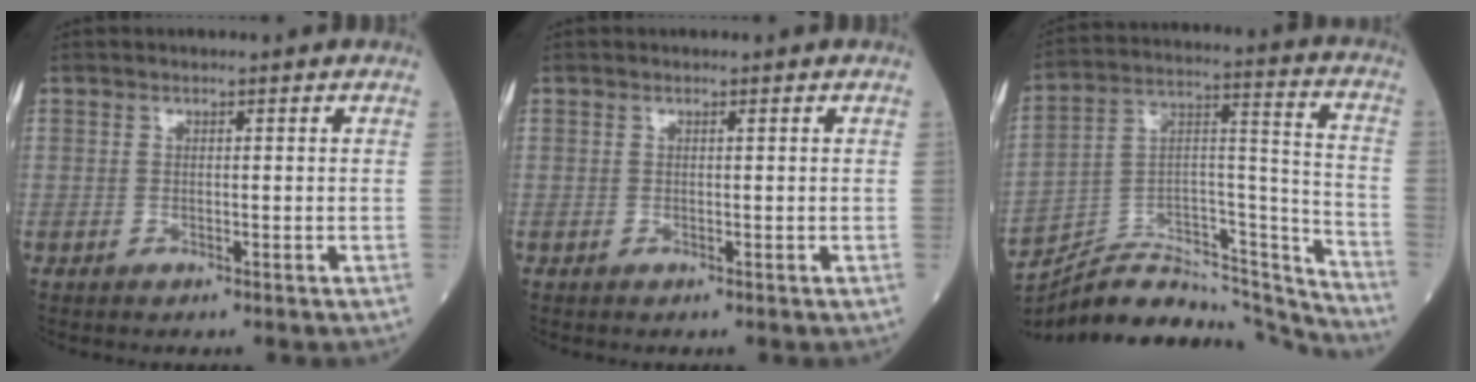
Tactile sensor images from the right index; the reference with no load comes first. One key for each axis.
{"total": 0.0}
{"total": 24.3, "fx": -23.1, "fy": 4.4, "fz": 5.9, "tx": -0.101, "ty": 0.044, "tz": -0.359}